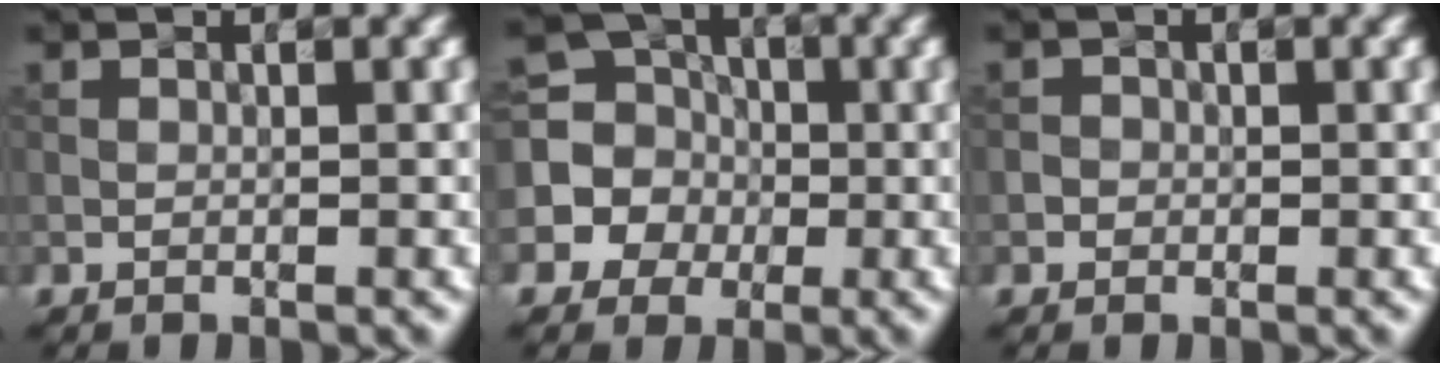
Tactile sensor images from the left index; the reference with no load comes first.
{"total": 5.1, "force": [0.1, 4.8, 1.8], "torque": [-0.029, 0.013, -0.021]}
{"total": 0.8, "force": [-0.2, 0.8, 0.1], "torque": [0.004, 0.002, -0.007]}